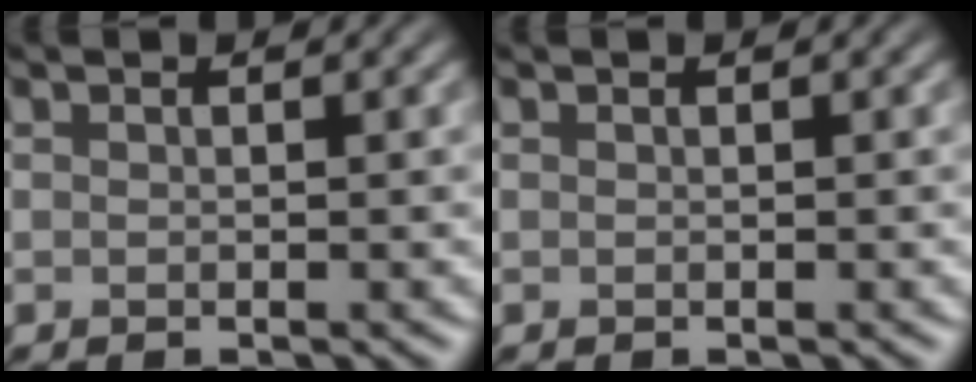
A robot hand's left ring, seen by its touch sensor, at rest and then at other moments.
{"total": 0.0}